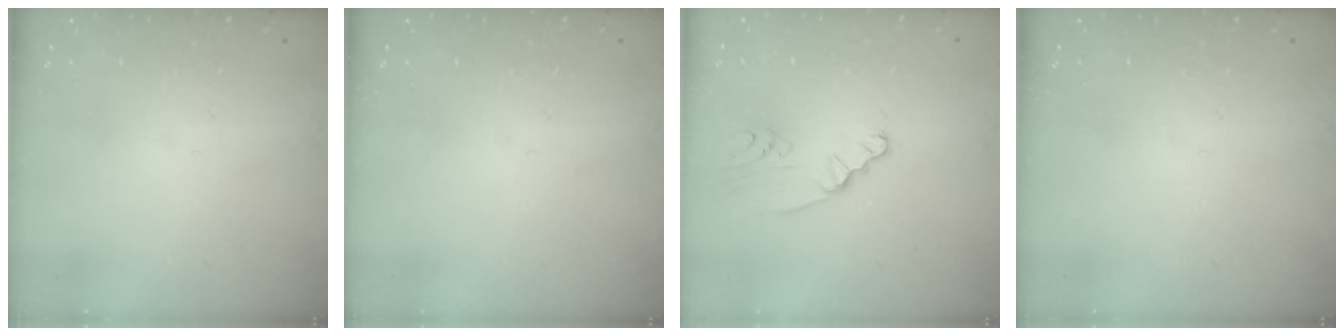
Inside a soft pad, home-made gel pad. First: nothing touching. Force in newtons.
{"total": 0.0}
{"total": 0.9, "press": 0.9, "slide": 0.2}
{"total": 0.0}